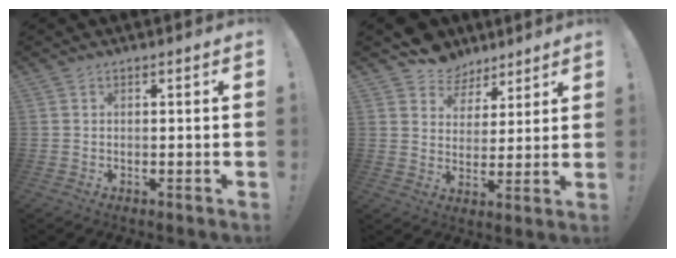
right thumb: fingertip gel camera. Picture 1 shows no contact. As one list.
[{"total": 7.7, "force": [5.3, 5.6, 0.6], "torque": [-0.014, -0.040, 0.108]}]